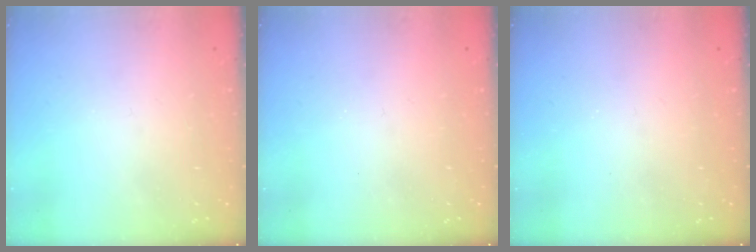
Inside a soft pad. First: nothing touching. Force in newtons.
{"total": 0.0}
{"total": 0.0}